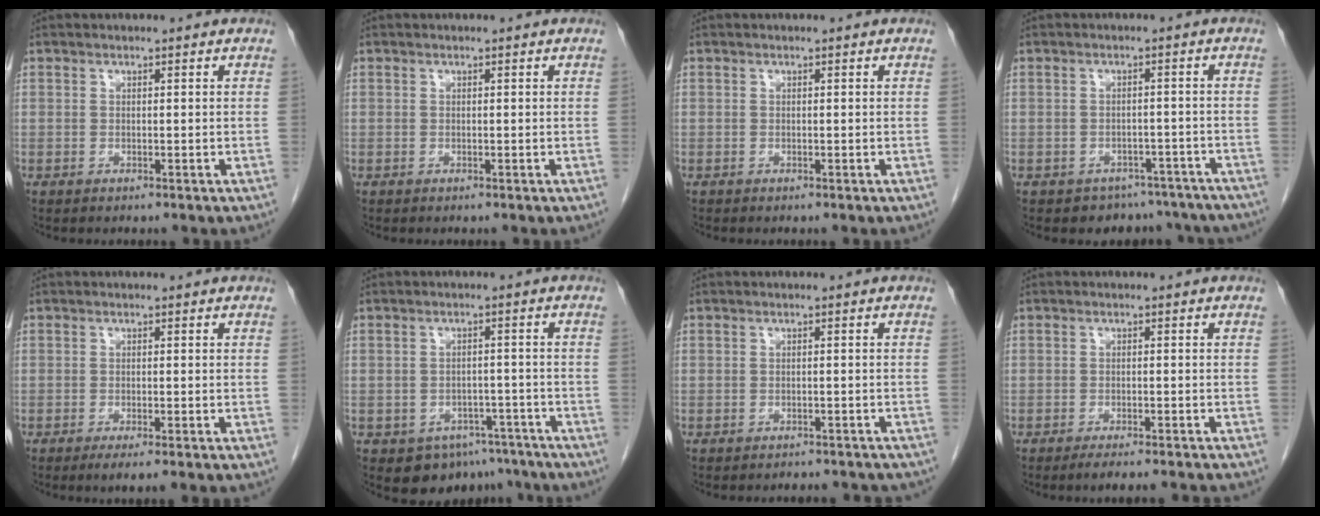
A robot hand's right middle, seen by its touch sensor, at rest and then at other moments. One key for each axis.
{"total": 0.0}
{"total": 0.0}
{"total": 9.4, "fx": -7.7, "fy": 5.2, "fz": 1.0, "tx": -0.002, "ty": 0.018, "tz": -0.077}
{"total": 3.0, "fx": -2.2, "fy": -0.3, "fz": 2.1, "tx": -0.025, "ty": -0.005, "tz": -0.031}
{"total": 7.8, "fx": -5.8, "fy": 5.0, "fz": 1.7, "tx": -0.008, "ty": 0.014, "tz": -0.071}
{"total": 6.8, "fx": -6.3, "fy": 2.1, "fz": 1.5, "tx": -0.011, "ty": -0.003, "tz": -0.064}
{"total": 7.7, "fx": -6.9, "fy": 0.5, "fz": 3.4, "tx": -0.036, "ty": -0.010, "tz": -0.093}